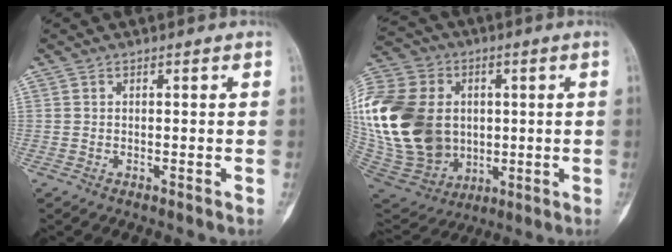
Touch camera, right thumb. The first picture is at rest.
{"total": 33.2, "force": [1.8, 25.3, 21.5], "torque": [-0.487, 0.024, 0.056]}